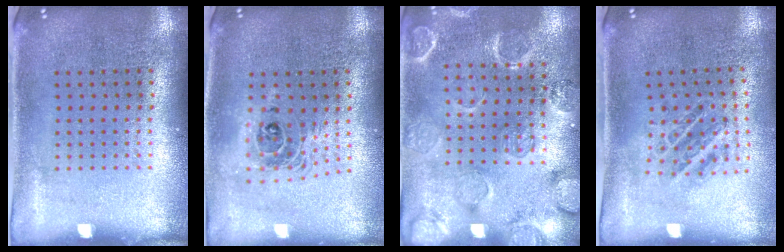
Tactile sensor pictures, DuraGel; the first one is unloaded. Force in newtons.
{"total": 1.7, "press": 1.4, "slide": 1.0}
{"total": 2.4, "press": 2.3, "slide": 0.8}
{"total": 1.1, "press": 1.1, "slide": 0.2}